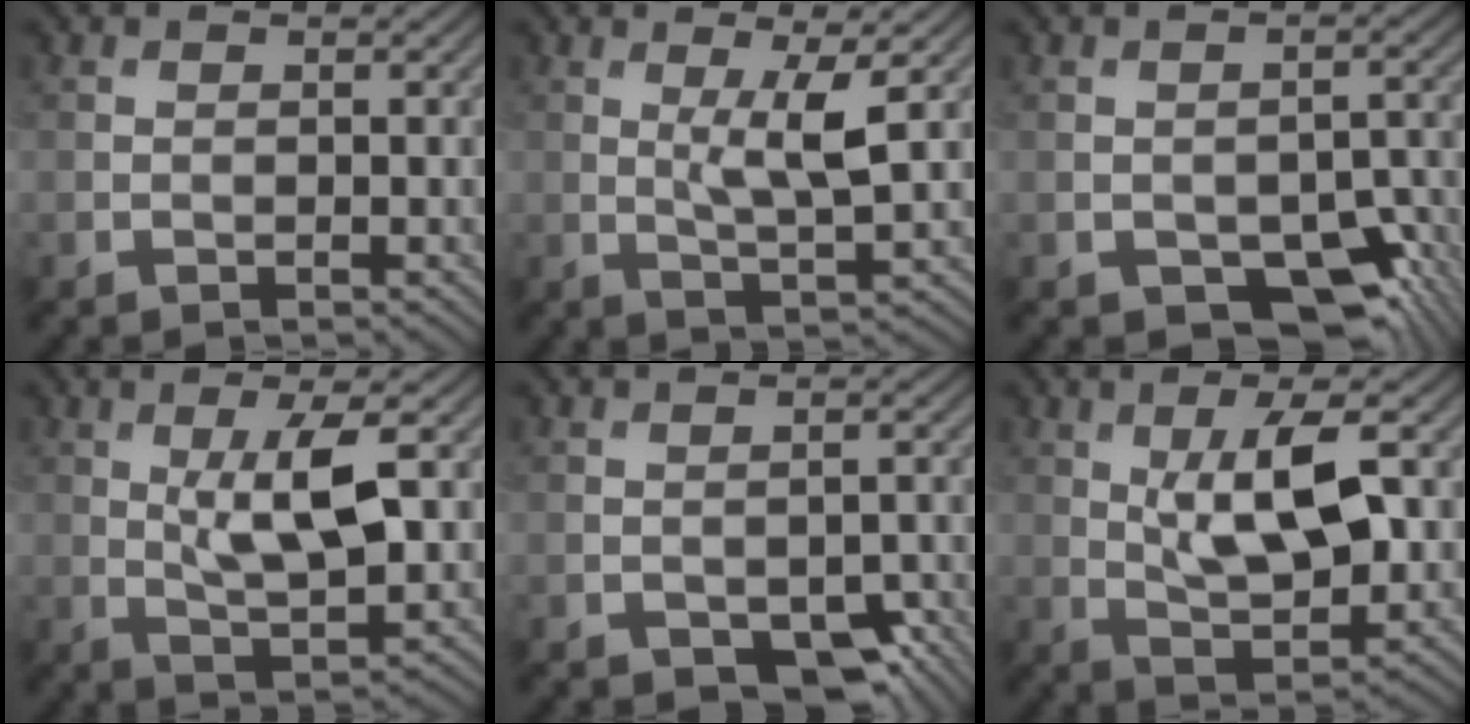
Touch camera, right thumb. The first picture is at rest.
{"total": 5.4, "force": [1.3, 0.7, 5.2], "torque": [-0.106, 0.001, 0.028]}
{"total": 8.6, "force": [-4.7, 4.6, 5.5], "torque": [-0.078, -0.012, -0.061]}
{"total": 7.9, "force": [1.5, 2.1, 7.4], "torque": [-0.137, 0.004, 0.028]}
{"total": 6.2, "force": [-3.6, 3.4, 3.8], "torque": [-0.049, -0.014, -0.039]}
{"total": 9.6, "force": [1.8, 3.5, 8.8], "torque": [-0.162, 0.005, 0.031]}